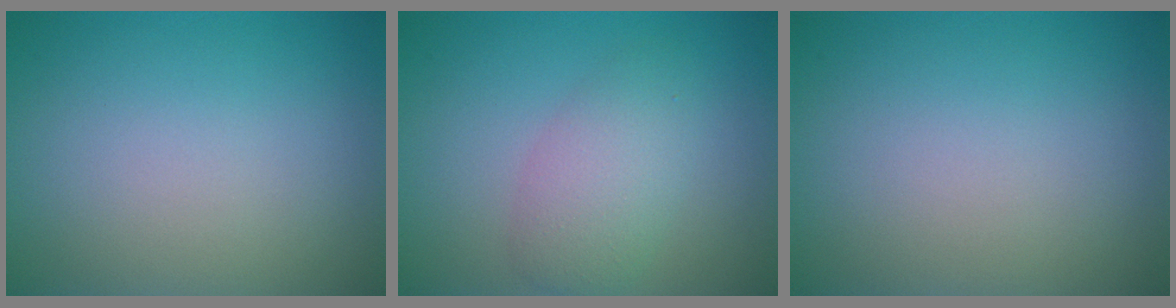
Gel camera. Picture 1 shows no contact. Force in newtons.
{"total": 3.5, "press": 3.5, "slide": 0.1}
{"total": 0.0}